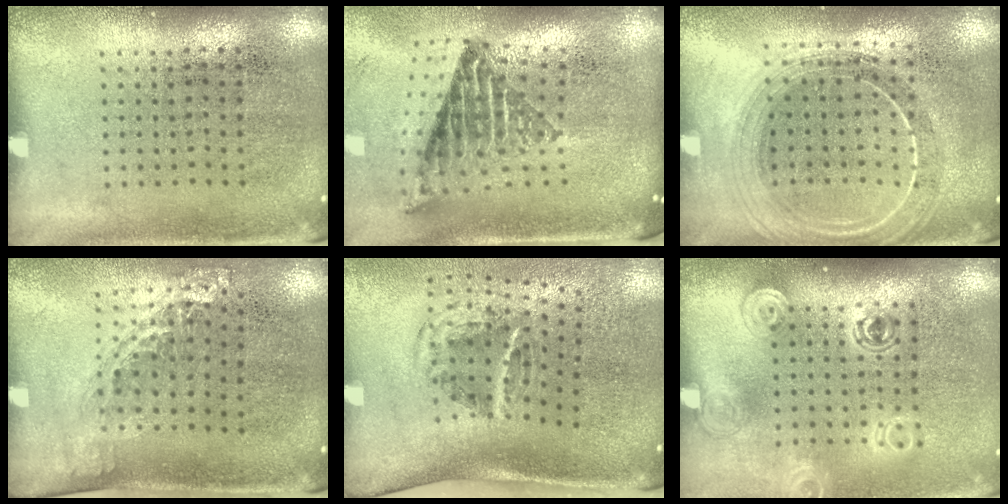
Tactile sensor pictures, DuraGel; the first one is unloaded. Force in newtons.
{"total": 2.0, "press": 1.5, "slide": 1.4}
{"total": 2.0, "press": 1.7, "slide": 0.9}
{"total": 1.3, "press": 1.0, "slide": 0.9}
{"total": 2.1, "press": 1.2, "slide": 1.7}
{"total": 1.4, "press": 1.2, "slide": 0.8}